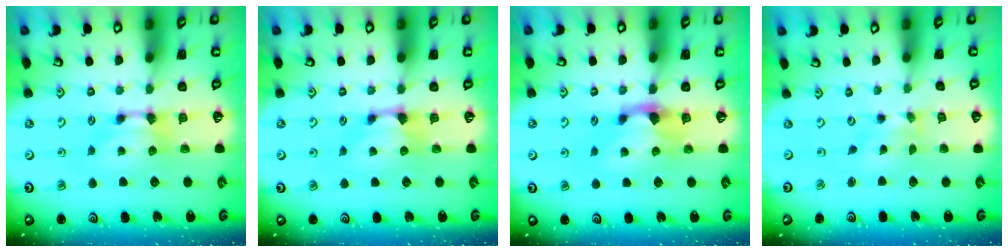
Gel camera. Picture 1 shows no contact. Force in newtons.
{"total": 0.9, "press": 0.6, "slide": 0.7}
{"total": 1.6, "press": 1.2, "slide": 1.1}
{"total": 2.9, "press": 2.7, "slide": 0.9}